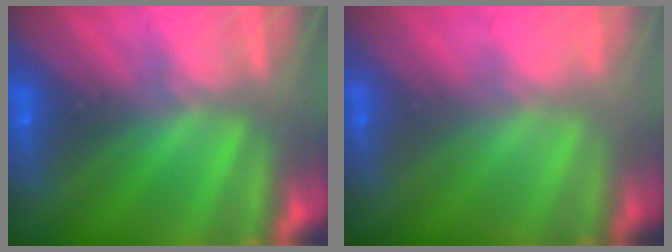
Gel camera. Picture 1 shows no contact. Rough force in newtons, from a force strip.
{"total": 2.1}